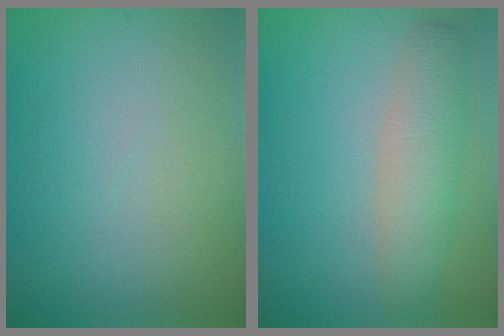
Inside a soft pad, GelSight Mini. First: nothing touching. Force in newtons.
{"total": 4.2, "press": 4.2, "slide": 0.1}